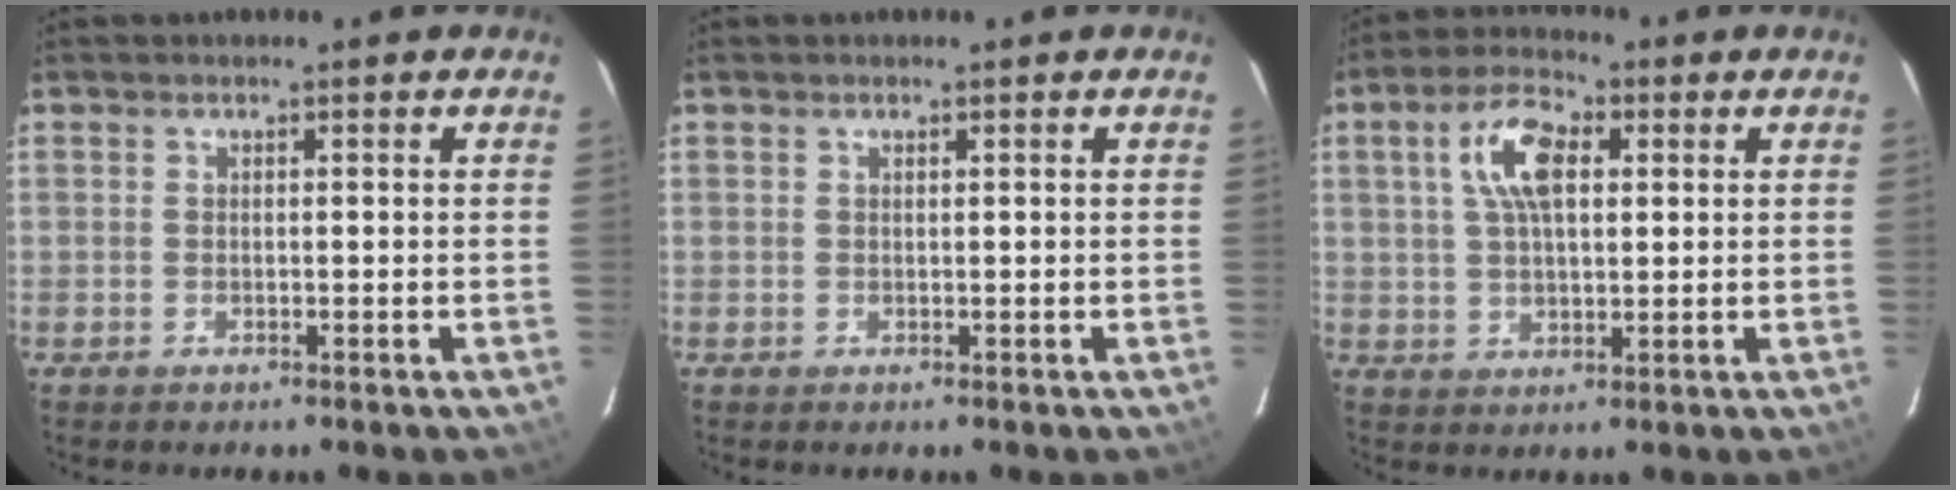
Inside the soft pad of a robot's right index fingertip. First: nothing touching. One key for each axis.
{"total": 0.0}
{"total": 8.9, "fx": 2.6, "fy": 4.2, "fz": 7.4, "tx": -0.142, "ty": 0.021, "tz": 0.048}